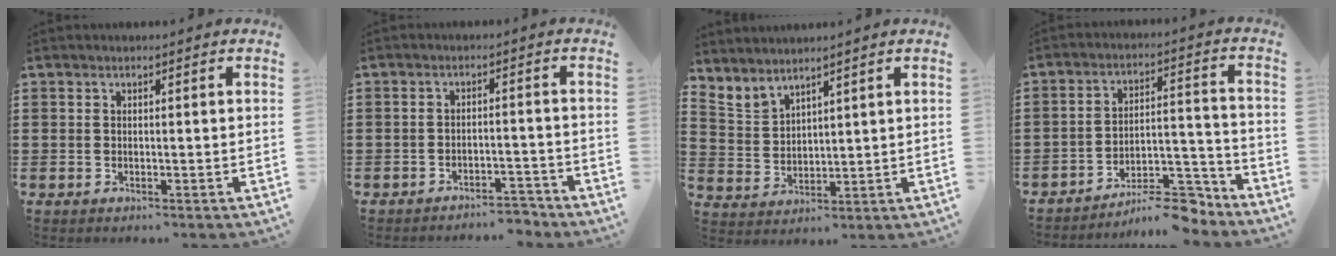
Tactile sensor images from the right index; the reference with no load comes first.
{"total": 3.1, "force": [-3.1, 0.3, 0.5], "torque": [-0.013, 0.004, -0.063]}
{"total": 3.3, "force": [3.2, 0.6, -0.1], "torque": [-0.012, -0.008, 0.061]}
{"total": 10.2, "force": [-8.7, 2.5, 4.7], "torque": [-0.056, 0.041, -0.158]}